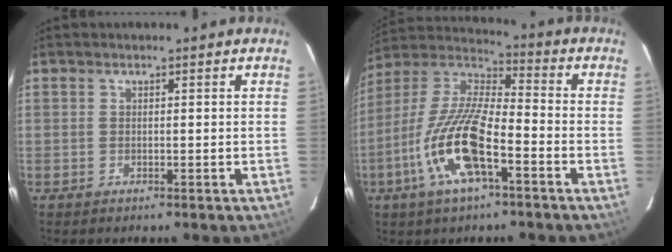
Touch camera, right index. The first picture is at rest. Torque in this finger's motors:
{"motor_torque": [1.79, -0.35, 1.06, 0.21]}